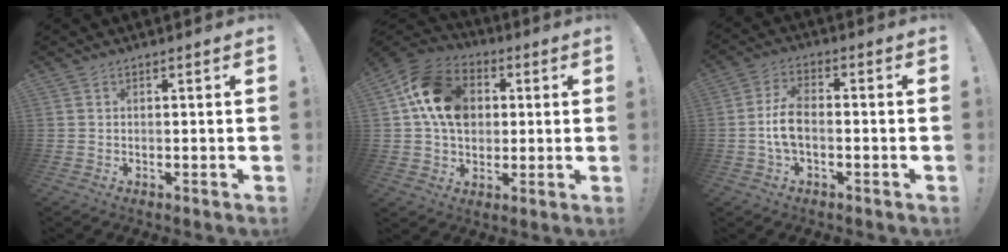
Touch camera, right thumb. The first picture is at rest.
{"total": 17.0, "force": [3.9, 13.2, 10.0], "torque": [-0.162, 0.000, 0.080]}
{"total": 7.5, "force": [-1.3, 4.0, 6.2], "torque": [-0.135, 0.008, -0.021]}